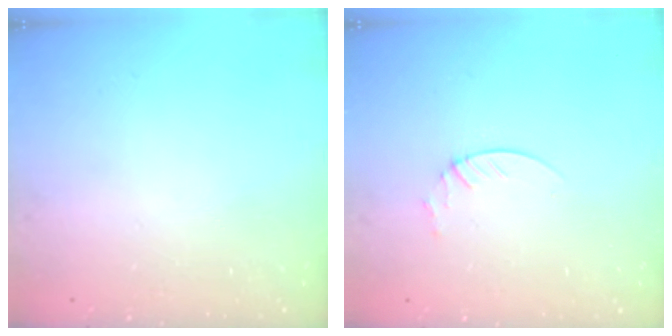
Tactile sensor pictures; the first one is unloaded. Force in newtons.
{"total": 1.9, "press": 1.9, "slide": 0.2}